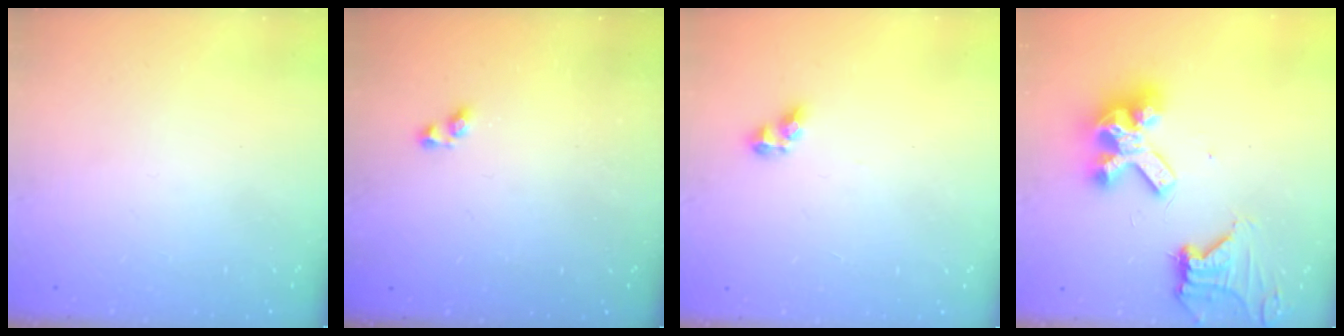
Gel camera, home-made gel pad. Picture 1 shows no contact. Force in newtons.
{"total": 2.9, "press": 2.9, "slide": 0.6}
{"total": 5.4, "press": 5.3, "slide": 0.6}
{"total": 14.2, "press": 14.2, "slide": 1.1}